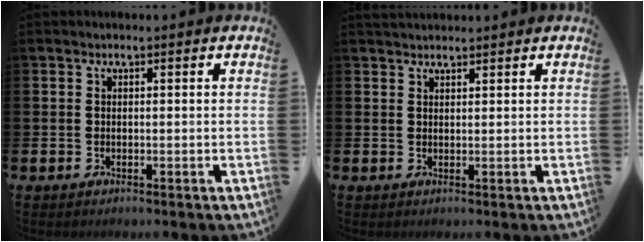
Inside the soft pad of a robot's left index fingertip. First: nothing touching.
{"total": 1.6, "force": [1.6, 0.4, 0.1], "torque": [0.008, -0.004, 0.027]}